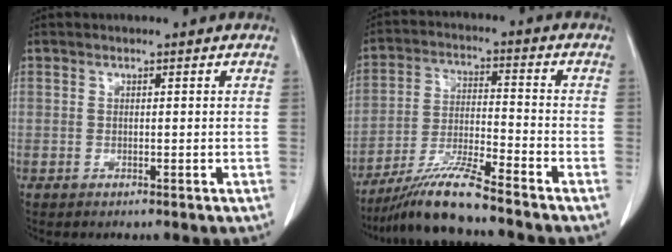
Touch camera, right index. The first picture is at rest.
{"total": 9.6, "force": [-8.2, -0.9, 4.9], "torque": [-0.095, -0.020, -0.154]}